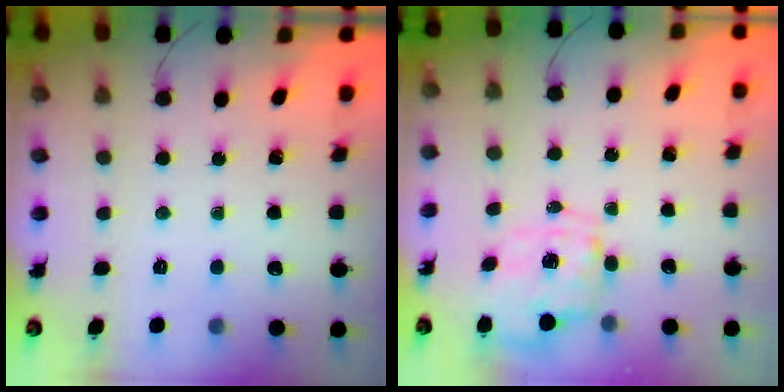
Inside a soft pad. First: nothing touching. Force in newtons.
{"total": 4.4, "press": 4.0, "slide": 1.7}